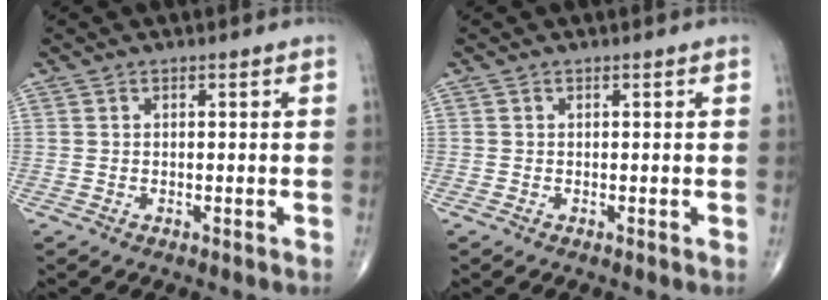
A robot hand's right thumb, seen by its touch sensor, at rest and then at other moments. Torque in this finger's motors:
{"motor_torque": [-0.23, 0.22, 0.11, 0.15, -0.01]}